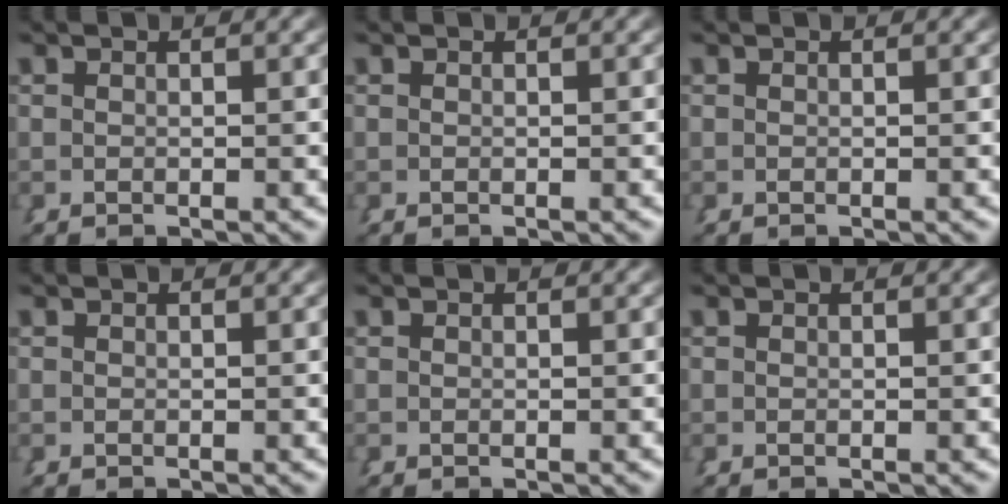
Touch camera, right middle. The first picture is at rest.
{"total": 0.0}
{"total": 0.0}
{"total": 0.0}
{"total": 0.0}
{"total": 0.0}